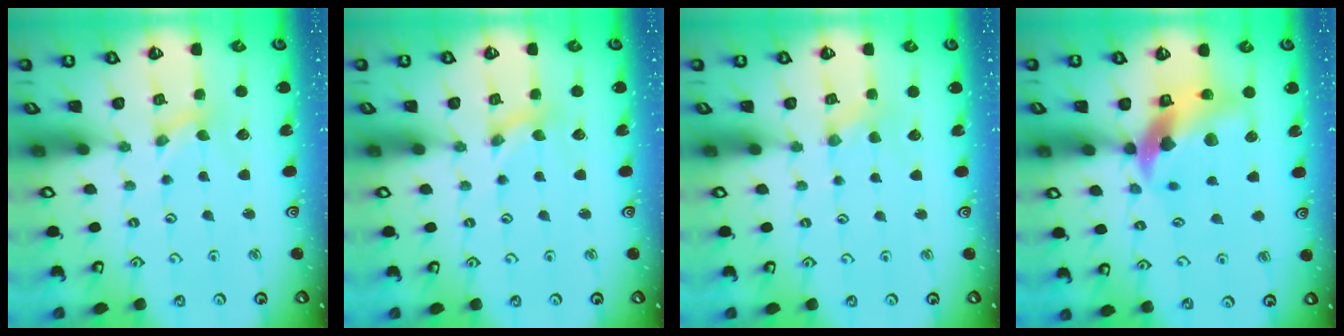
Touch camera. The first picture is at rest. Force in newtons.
{"total": 0.0}
{"total": 1.5, "press": 1.5, "slide": 0.3}
{"total": 12.8, "press": 12.7, "slide": 1.8}